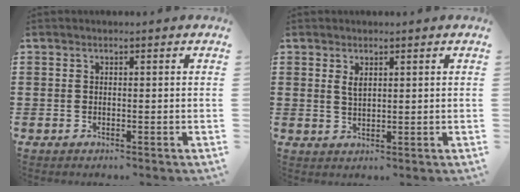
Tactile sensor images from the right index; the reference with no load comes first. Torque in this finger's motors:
{"motor_torque": [0.00, 0.01, 0.05, 0.03]}